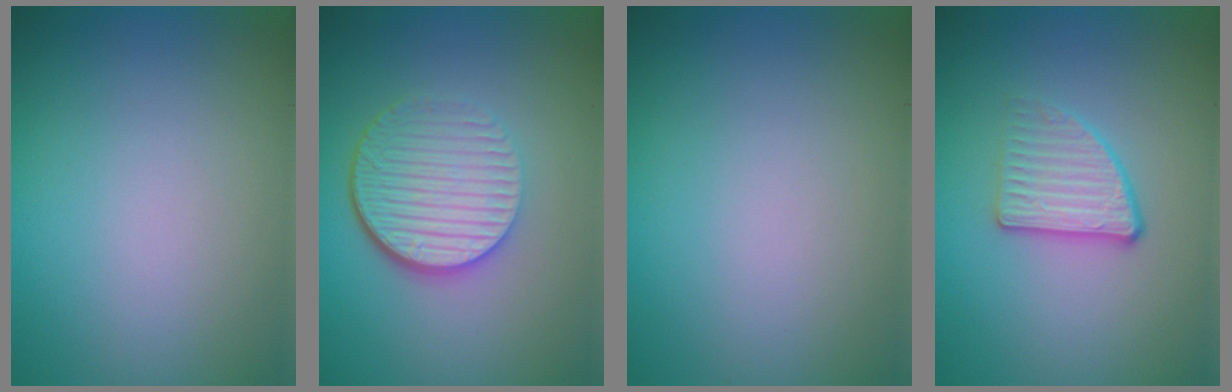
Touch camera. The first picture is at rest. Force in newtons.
{"total": 6.0, "press": 4.2, "slide": 4.3}
{"total": 0.0}
{"total": 2.9, "press": 2.5, "slide": 1.4}